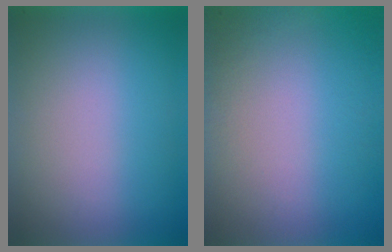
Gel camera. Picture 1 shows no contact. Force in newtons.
{"total": 2.8}